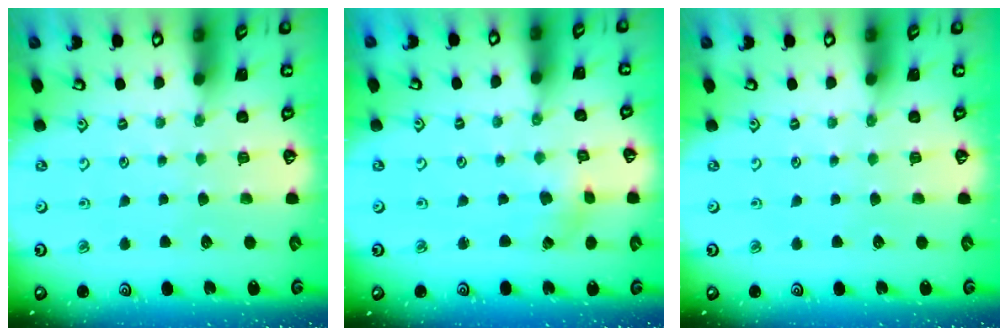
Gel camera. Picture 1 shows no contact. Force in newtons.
{"total": 1.7, "press": 1.7, "slide": 0.3}
{"total": 0.0}